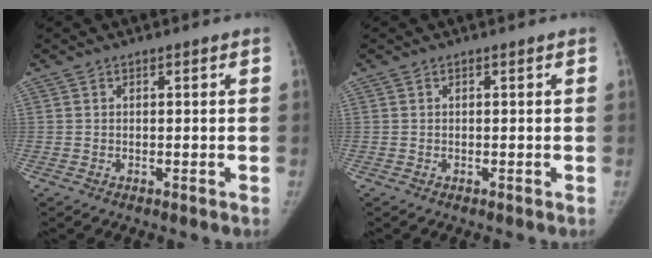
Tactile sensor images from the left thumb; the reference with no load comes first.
{"total": 0.0}